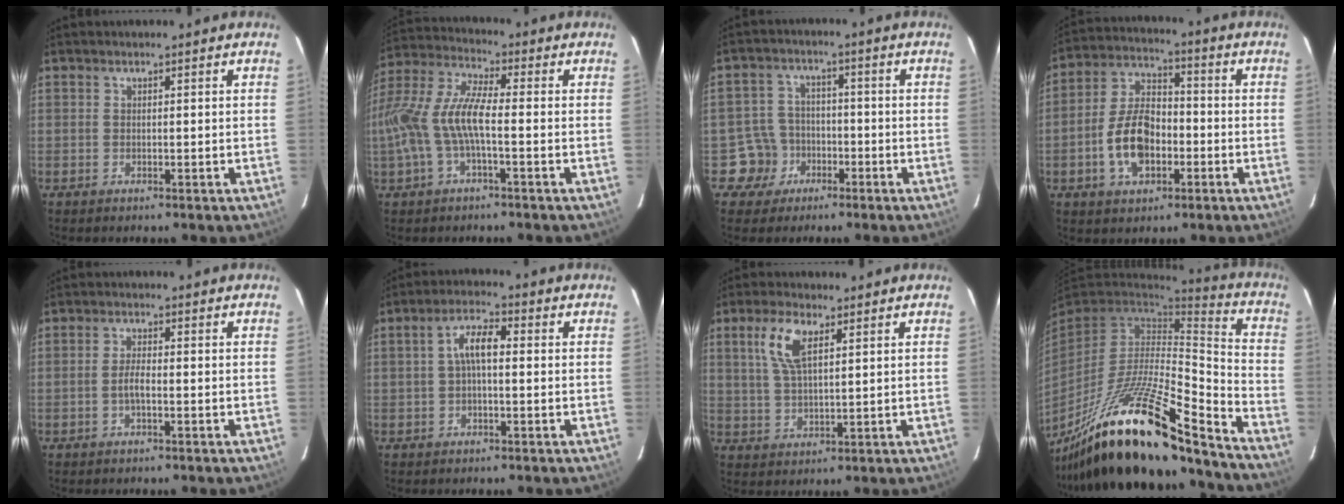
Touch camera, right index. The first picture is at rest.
{"total": 13.4, "force": [-2.6, 4.0, 12.5], "torque": [-0.265, 0.003, -0.050]}
{"total": 6.4, "force": [-3.1, 5.6, -0.3], "torque": [-0.008, 0.027, -0.052]}
{"total": 11.6, "force": [-3.5, 6.8, 8.7], "torque": [-0.177, 0.019, -0.059]}
{"total": 1.4, "force": [-0.5, 0.4, 1.3], "torque": [-0.025, 0.001, -0.010]}
{"total": 5.2, "force": [0.2, 1.9, 4.8], "torque": [-0.093, 0.017, 0.002]}
{"total": 7.3, "force": [3.2, 2.8, 6.0], "torque": [-0.122, 0.010, 0.065]}
{"total": 27.4, "force": [-20.0, 4.7, 18.1], "torque": [-0.317, -0.042, -0.338]}